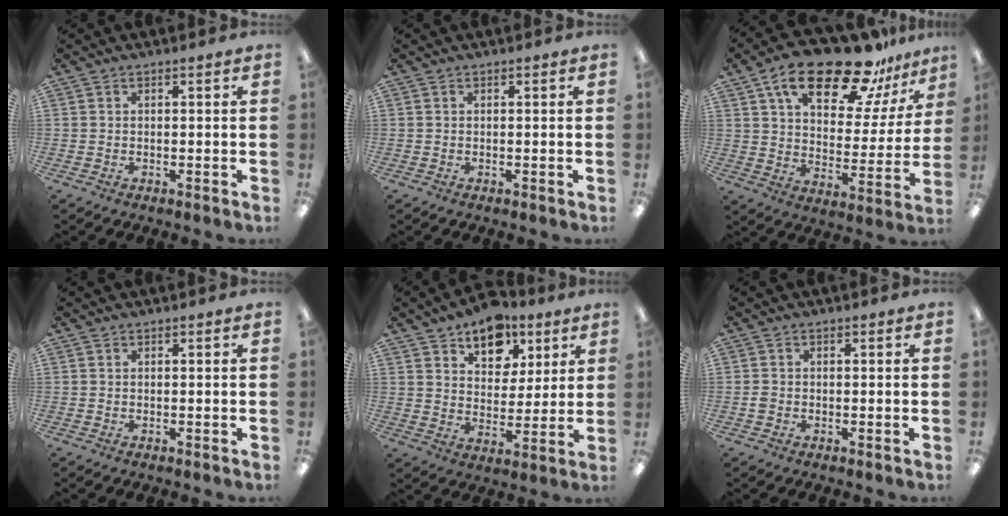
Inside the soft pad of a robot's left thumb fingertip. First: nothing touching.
{"total": 0.0}
{"total": 22.7, "force": [15.5, 9.2, 13.7], "torque": [-0.216, -0.092, 0.263]}
{"total": 0.0}
{"total": 11.6, "force": [8.4, 7.2, 3.4], "torque": [-0.052, -0.052, 0.153]}
{"total": 1.3, "force": [-0.4, 1.1, 0.5], "torque": [-0.009, 0.003, -0.008]}